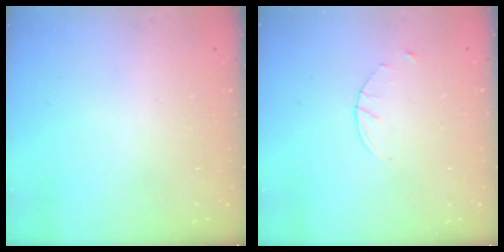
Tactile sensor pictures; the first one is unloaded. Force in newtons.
{"total": 1.6, "press": 1.6, "slide": 0.2}